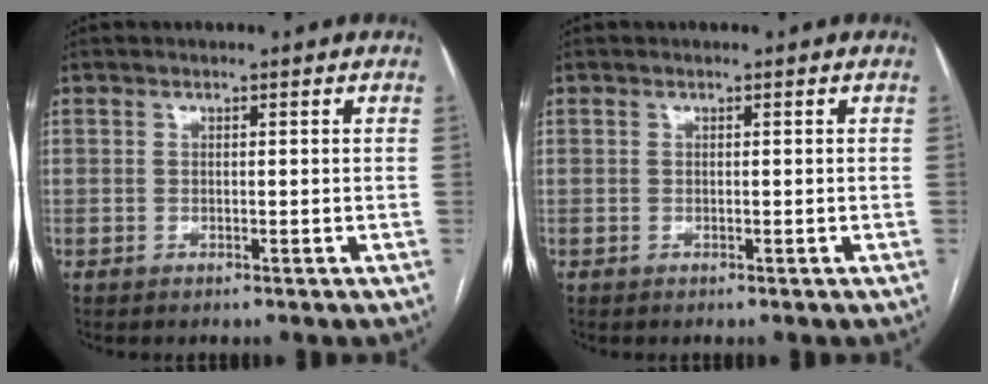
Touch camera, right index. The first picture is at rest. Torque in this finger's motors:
{"motor_torque": [-0.03, 0.03, 0.00, 0.00]}